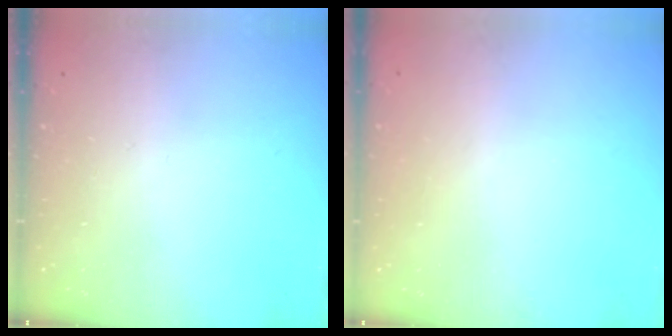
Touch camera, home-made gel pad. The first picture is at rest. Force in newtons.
{"total": 0.9, "press": 0.9, "slide": 0.1}